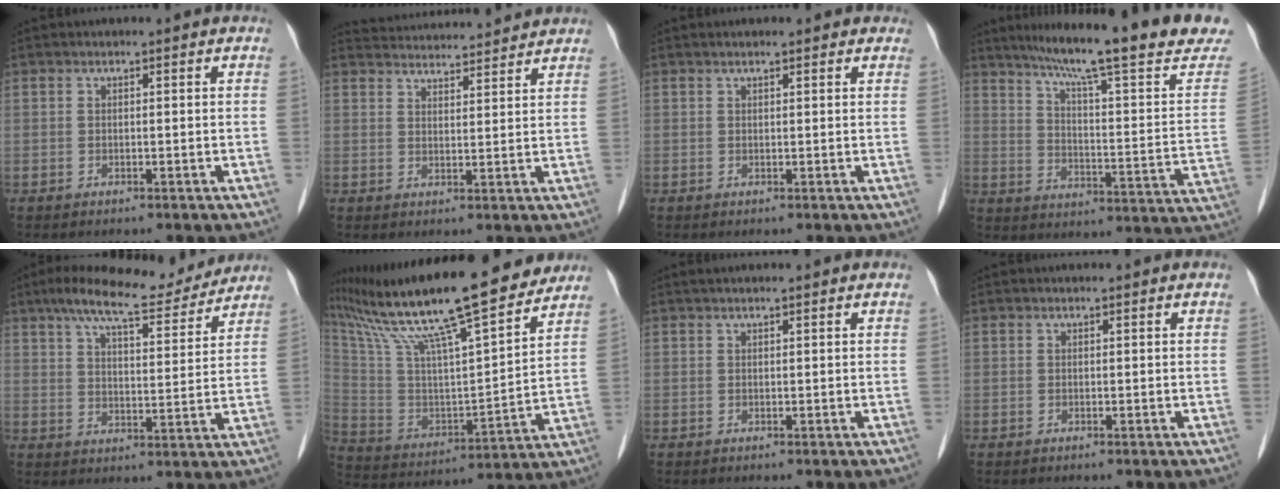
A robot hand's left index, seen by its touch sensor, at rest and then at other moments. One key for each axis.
{"total": 11.7, "fx": 11.5, "fy": 1.1, "fz": 2.2, "tx": -0.033, "ty": 0.025, "tz": 0.155}
{"total": 2.7, "fx": 2.1, "fy": 1.0, "fz": 1.3, "tx": -0.010, "ty": 0.024, "tz": 0.023}
{"total": 23.2, "fx": 18.9, "fy": 1.9, "fz": 13.3, "tx": -0.192, "ty": -0.028, "tz": 0.244}
{"total": 13.7, "fx": 11.8, "fy": 2.6, "fz": 6.3, "tx": -0.104, "ty": 0.012, "tz": 0.174}
{"total": 25.2, "fx": 20.6, "fy": 2.7, "fz": 14.3, "tx": -0.260, "ty": 0.016, "tz": 0.339}
{"total": 2.5, "fx": 2.0, "fy": 0.2, "fz": 1.5, "tx": -0.018, "ty": 0.032, "tz": 0.028}
{"total": 0.0}